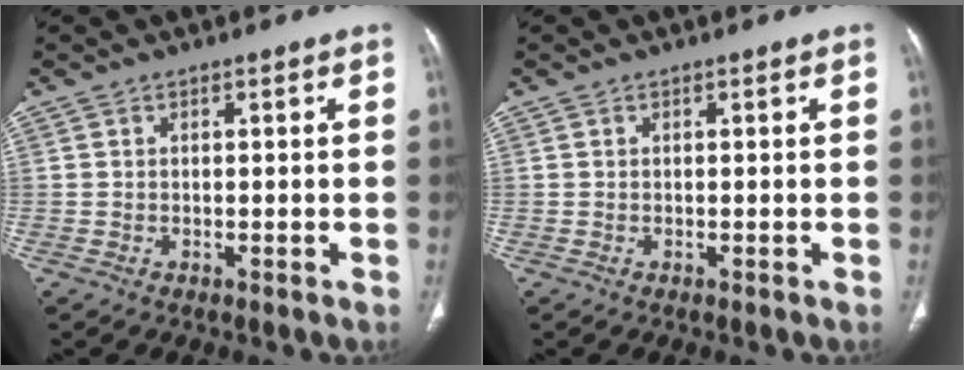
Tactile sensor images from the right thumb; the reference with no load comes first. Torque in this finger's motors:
{"motor_torque": [0.07, -0.07, 0.18, -0.18, 0.00]}